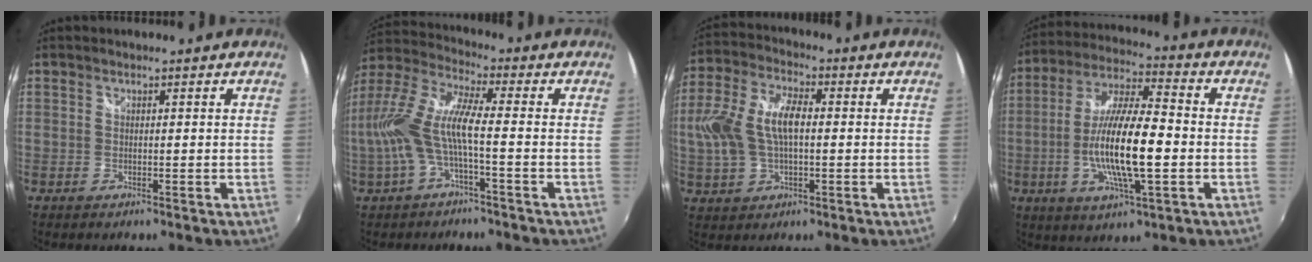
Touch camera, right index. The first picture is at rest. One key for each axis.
{"total": 12.4, "fx": -2.4, "fy": 2.3, "fz": 11.9, "tx": -0.237, "ty": 0.000, "tz": -0.045}
{"total": 12.3, "fx": 0.1, "fy": 6.6, "fz": 10.3, "tx": -0.223, "ty": 0.016, "tz": 0.002}
{"total": 15.9, "fx": -3.0, "fy": 3.5, "fz": 15.2, "tx": -0.296, "ty": -0.005, "tz": -0.058}